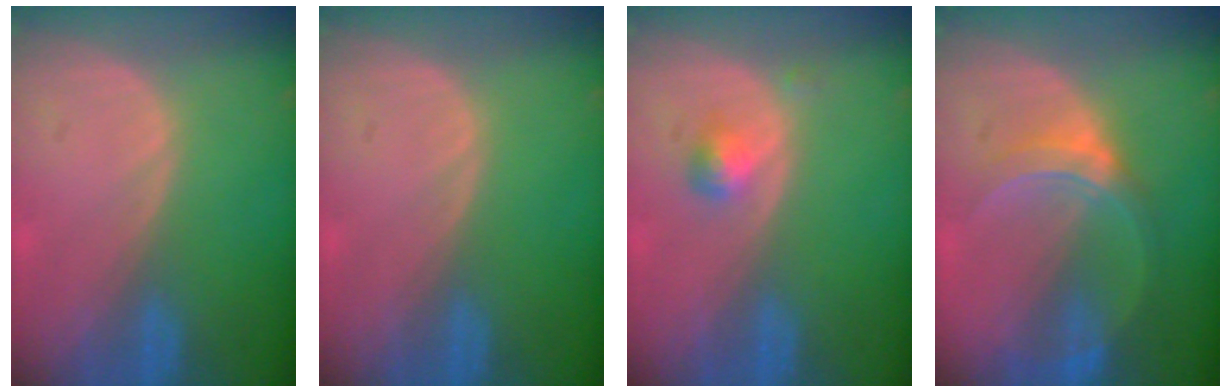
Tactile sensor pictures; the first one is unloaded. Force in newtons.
{"total": 0.0}
{"total": 2.2, "press": 2.2, "slide": 0.2}
{"total": 5.9, "press": 5.8, "slide": 0.8}